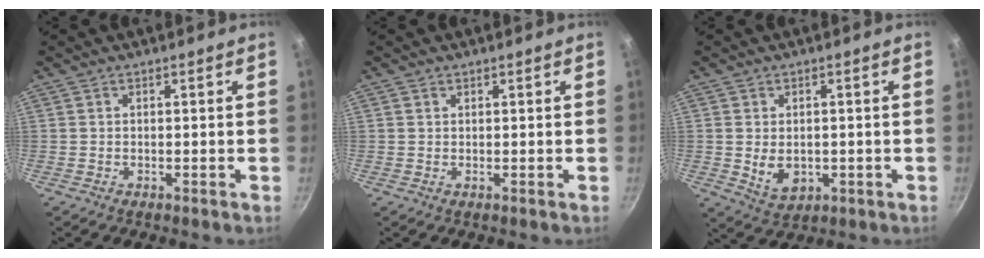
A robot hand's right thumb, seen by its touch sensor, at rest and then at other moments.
{"total": 0.6, "force": [0.3, 0.4, 0.1], "torque": [-0.001, 0.001, 0.004]}
{"total": 5.8, "force": [-0.4, 4.2, 4.0], "torque": [-0.057, -0.008, 0.007]}